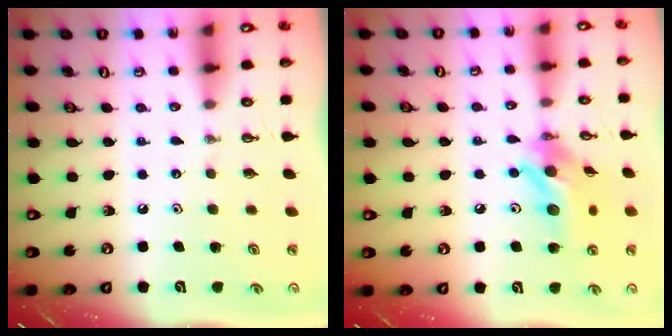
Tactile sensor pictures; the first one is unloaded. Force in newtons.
{"total": 14.0, "press": 13.7, "slide": 2.8}